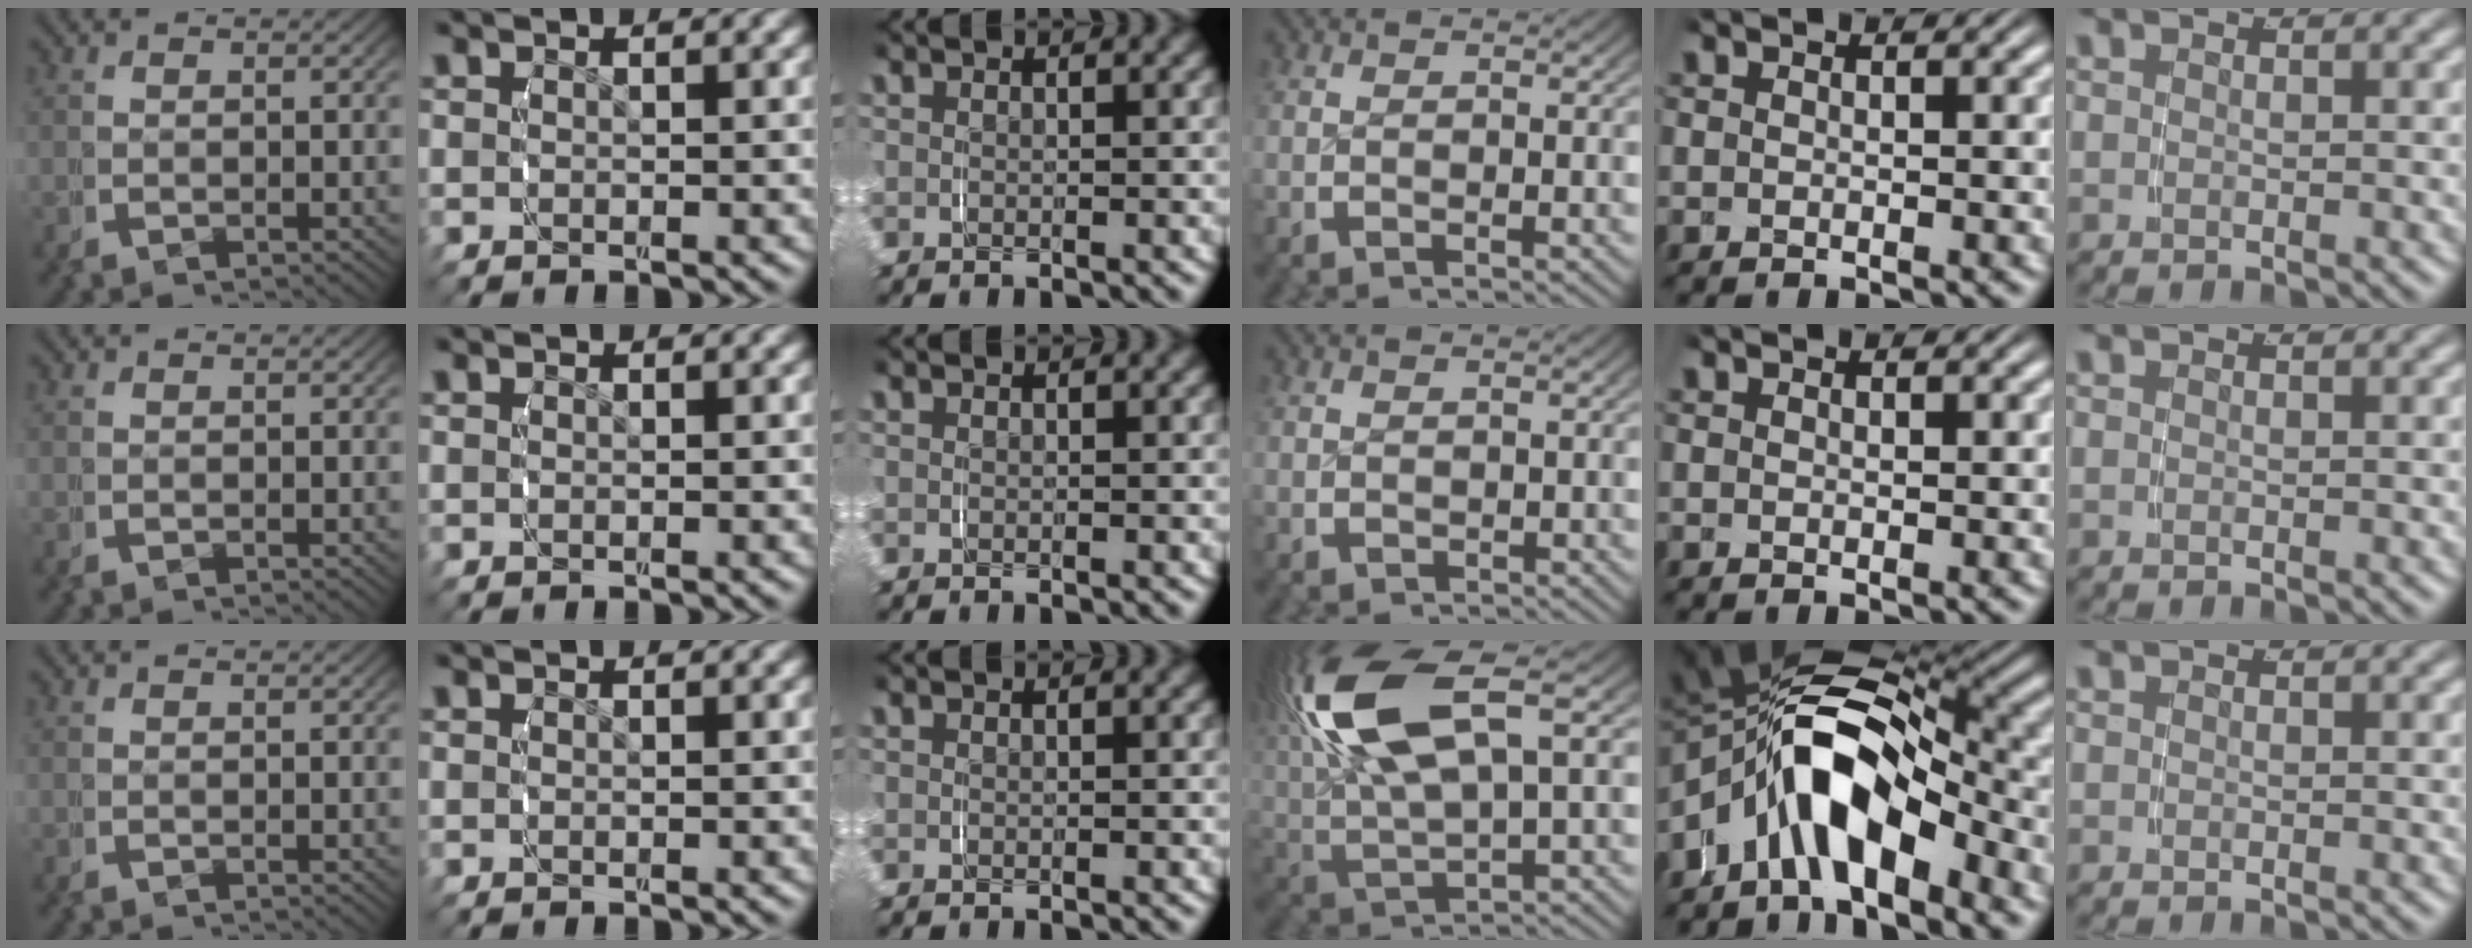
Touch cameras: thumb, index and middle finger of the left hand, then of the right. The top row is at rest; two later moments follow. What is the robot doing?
{"motion": "grasp_and_lifting", "object": "fork"}